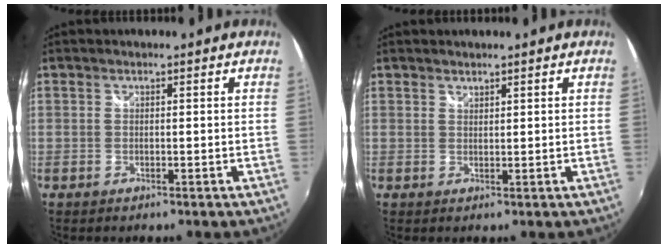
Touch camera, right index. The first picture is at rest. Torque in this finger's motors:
{"motor_torque": [-0.13, -0.03, -0.08, -0.01]}